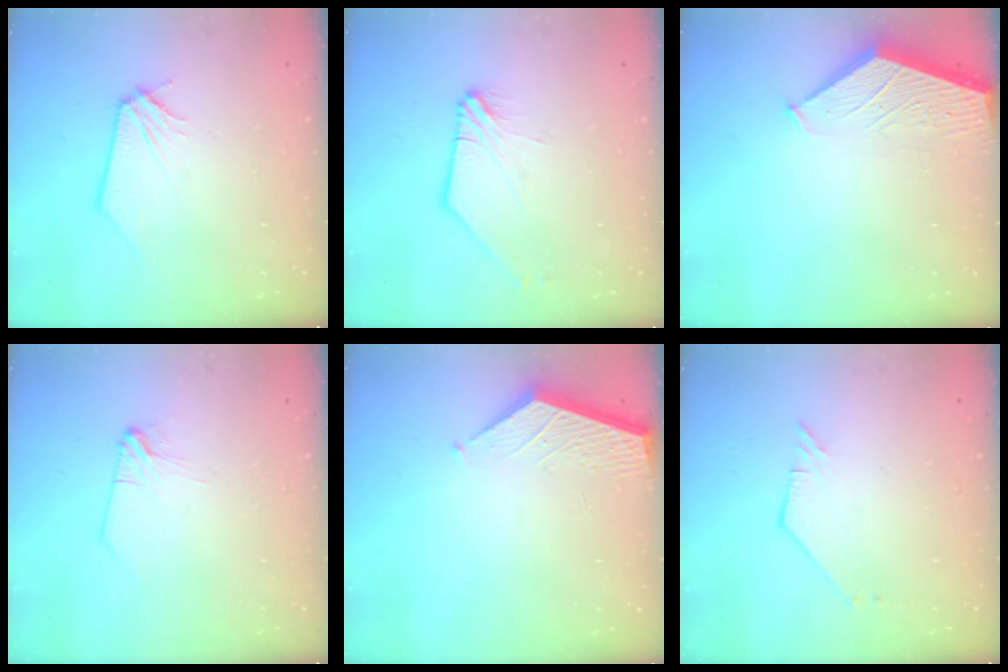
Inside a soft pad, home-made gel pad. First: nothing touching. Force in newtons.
{"total": 2.8, "press": 2.8, "slide": 0.3}
{"total": 1.4, "press": 1.4, "slide": 0.3}
{"total": 2.5, "press": 2.5, "slide": 0.5}
{"total": 2.6, "press": 2.6, "slide": 0.4}
{"total": 1.8, "press": 1.8, "slide": 0.1}